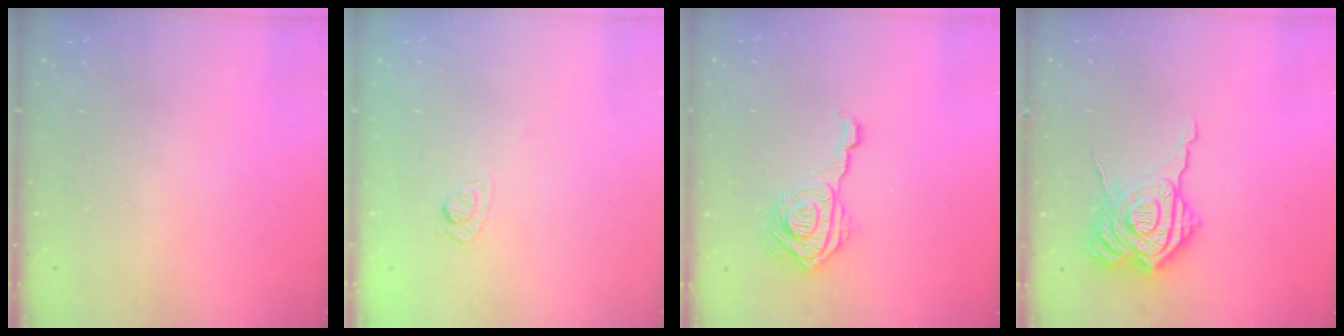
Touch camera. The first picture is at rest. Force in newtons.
{"total": 4.0, "press": 3.7, "slide": 1.5}
{"total": 12.8, "press": 12.7, "slide": 1.4}
{"total": 16.1, "press": 16.0, "slide": 1.7}